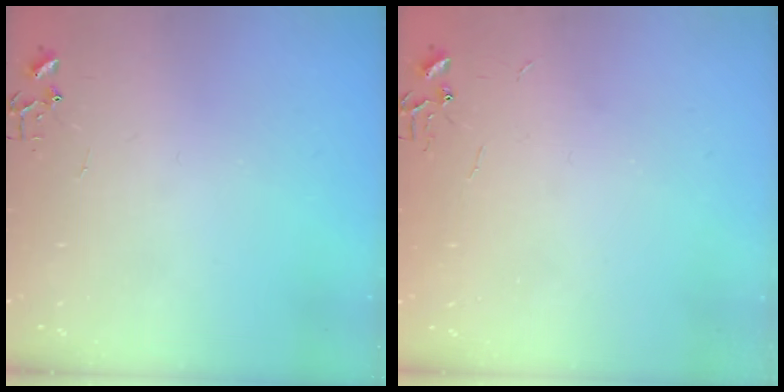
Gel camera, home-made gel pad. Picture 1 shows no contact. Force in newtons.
{"total": 2.2, "press": 2.2, "slide": 0.3}